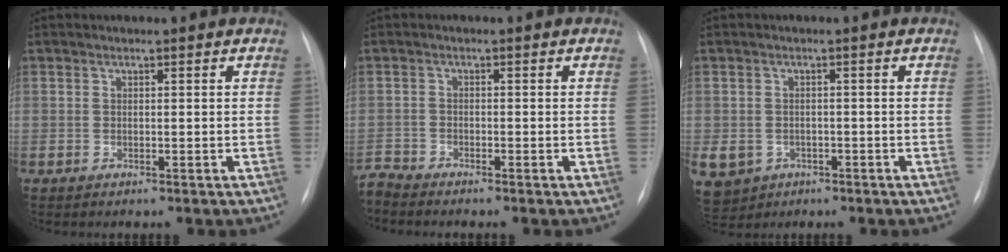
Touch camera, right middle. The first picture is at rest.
{"total": 2.5, "force": [-2.4, -0.7, -0.1], "torque": [-0.004, -0.016, -0.049]}
{"total": 11.5, "force": [-4.7, 9.7, 4.0], "torque": [-0.129, 0.003, -0.060]}